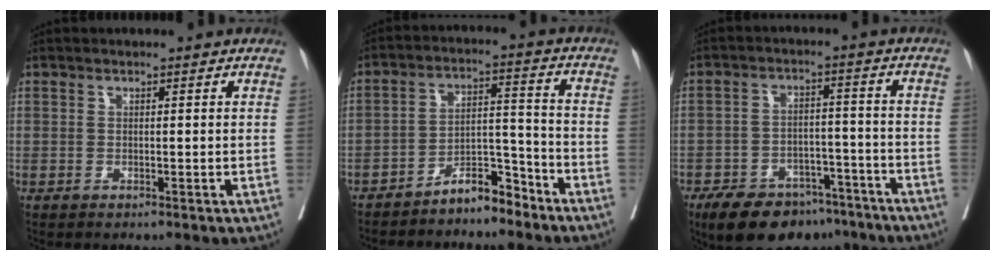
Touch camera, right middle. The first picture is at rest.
{"total": 6.4, "force": [-5.5, 1.8, 2.6], "torque": [-0.038, 0.021, -0.098]}
{"total": 14.2, "force": [-10.9, 6.8, 6.0], "torque": [-0.087, 0.014, -0.164]}